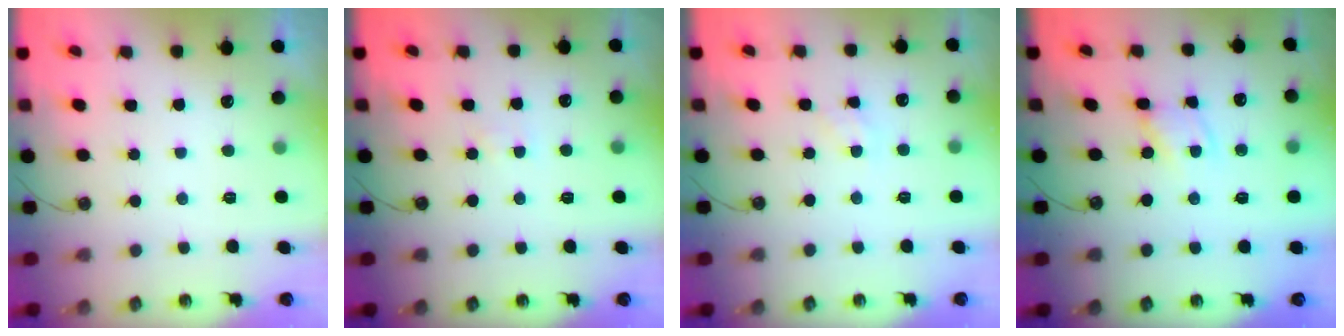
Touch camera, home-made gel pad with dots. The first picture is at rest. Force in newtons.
{"total": 3.0, "press": 2.9, "slide": 0.4}
{"total": 2.2, "press": 2.2, "slide": 0.2}
{"total": 2.1, "press": 2.1, "slide": 0.3}